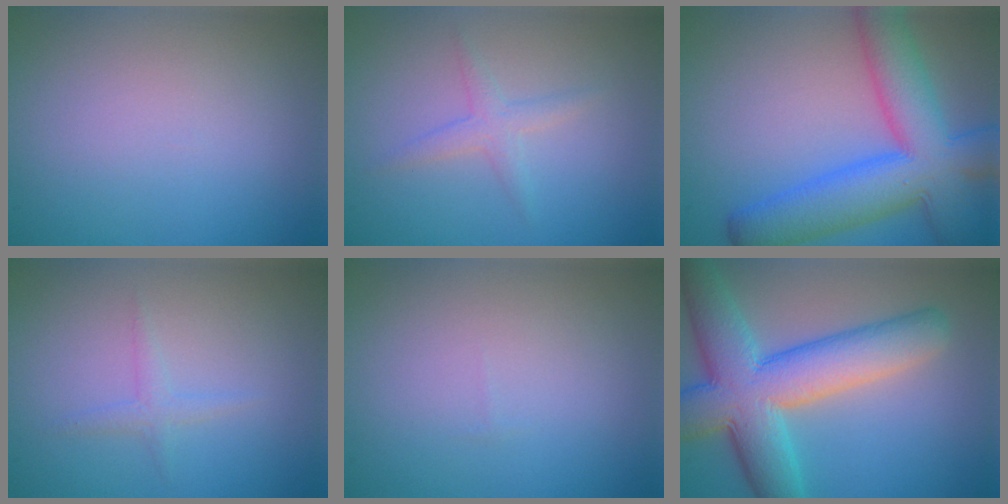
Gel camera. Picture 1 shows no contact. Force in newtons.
{"total": 1.7, "press": 1.6, "slide": 0.1}
{"total": 10.4, "press": 10.4, "slide": 0.4}
{"total": 1.2, "press": 1.2, "slide": 0.1}
{"total": 0.0}
{"total": 10.0, "press": 10.0, "slide": 0.7}